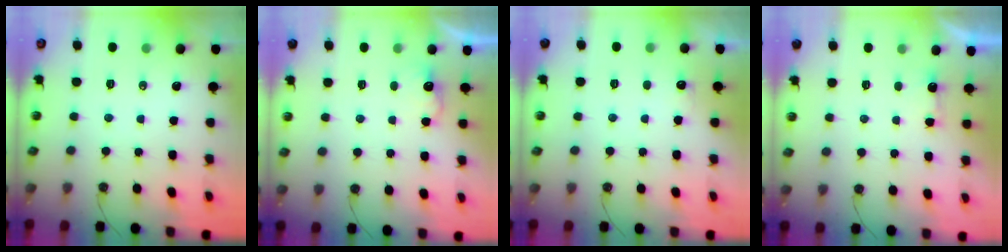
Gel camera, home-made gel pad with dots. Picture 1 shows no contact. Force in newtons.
{"total": 5.3, "press": 5.2, "slide": 1.1}
{"total": 4.4, "press": 4.2, "slide": 1.1}
{"total": 1.8, "press": 1.6, "slide": 0.9}